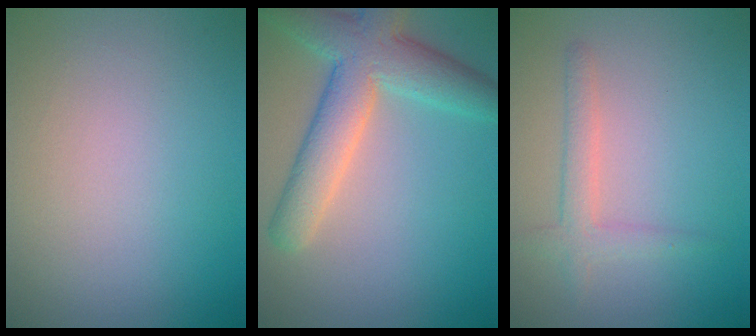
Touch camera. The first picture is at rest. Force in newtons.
{"total": 7.0, "press": 7.0, "slide": 0.2}
{"total": 2.1, "press": 2.1, "slide": 0.1}